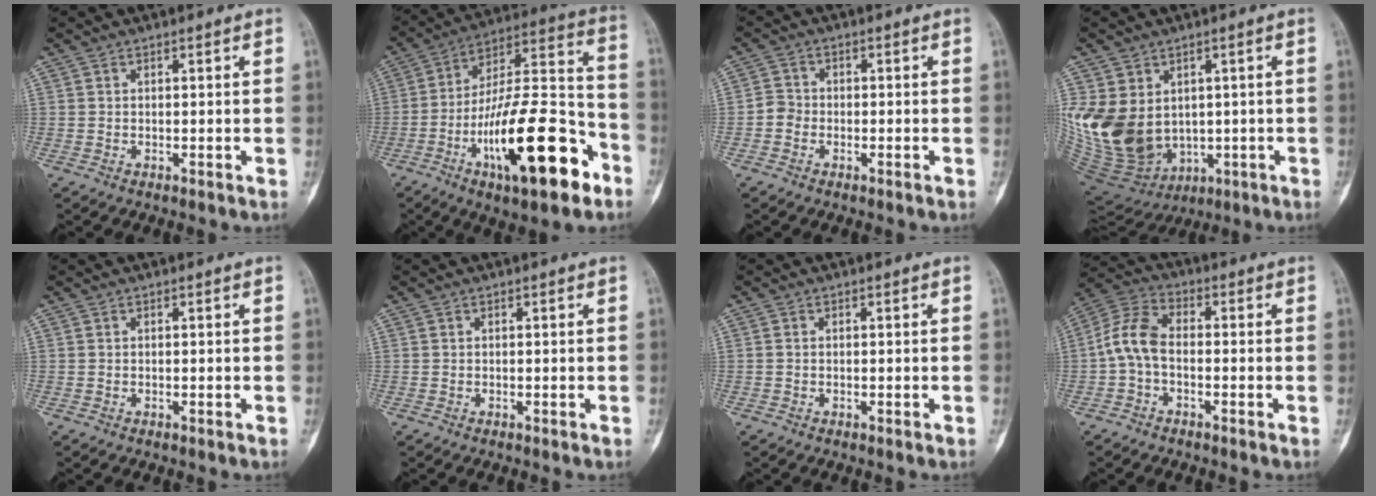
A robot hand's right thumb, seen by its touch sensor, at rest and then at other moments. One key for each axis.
{"total": 25.7, "fx": -11.6, "fy": 8.3, "fz": 21.4, "tx": -0.346, "ty": 0.066, "tz": -0.186}
{"total": 2.6, "fx": -1.1, "fy": 2.2, "fz": 0.9, "tx": -0.002, "ty": 0.012, "tz": -0.032}
{"total": 17.3, "fx": 0.7, "fy": 13.6, "fz": 10.6, "tx": -0.209, "ty": -0.006, "tz": 0.055}
{"total": 0.0}
{"total": 0.0}
{"total": 0.0}
{"total": 7.6, "fx": -1.4, "fy": 4.5, "fz": 6.0, "tx": -0.121, "ty": 0.029, "tz": -0.039}